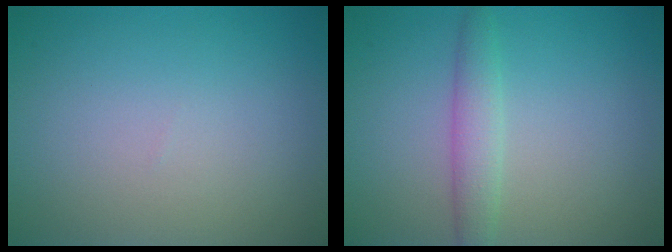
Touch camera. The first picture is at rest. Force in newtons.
{"total": 2.4, "press": 2.4, "slide": 0.1}